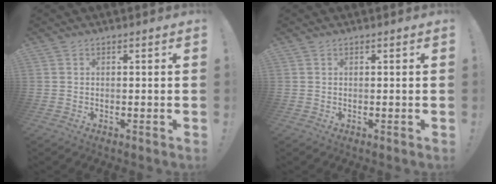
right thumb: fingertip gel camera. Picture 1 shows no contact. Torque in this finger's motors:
{"motor_torque": [0.02, -0.21, 0.10, -0.02, 0.00]}